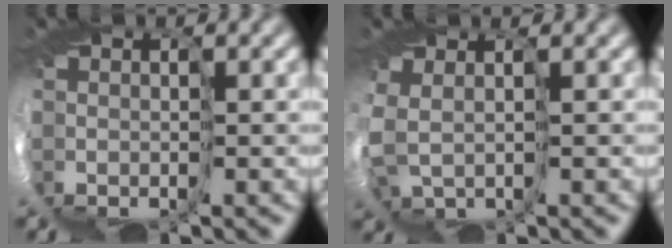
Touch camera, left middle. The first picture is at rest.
{"total": 4.2, "force": [0.3, 3.1, 2.7], "torque": [-0.098, -0.011, 0.022]}